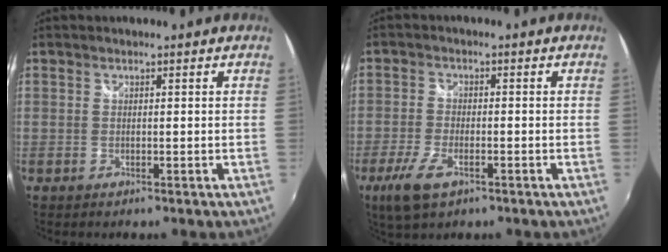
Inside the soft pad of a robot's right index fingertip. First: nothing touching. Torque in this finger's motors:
{"motor_torque": [0.64, -0.41, 0.31, 0.04]}